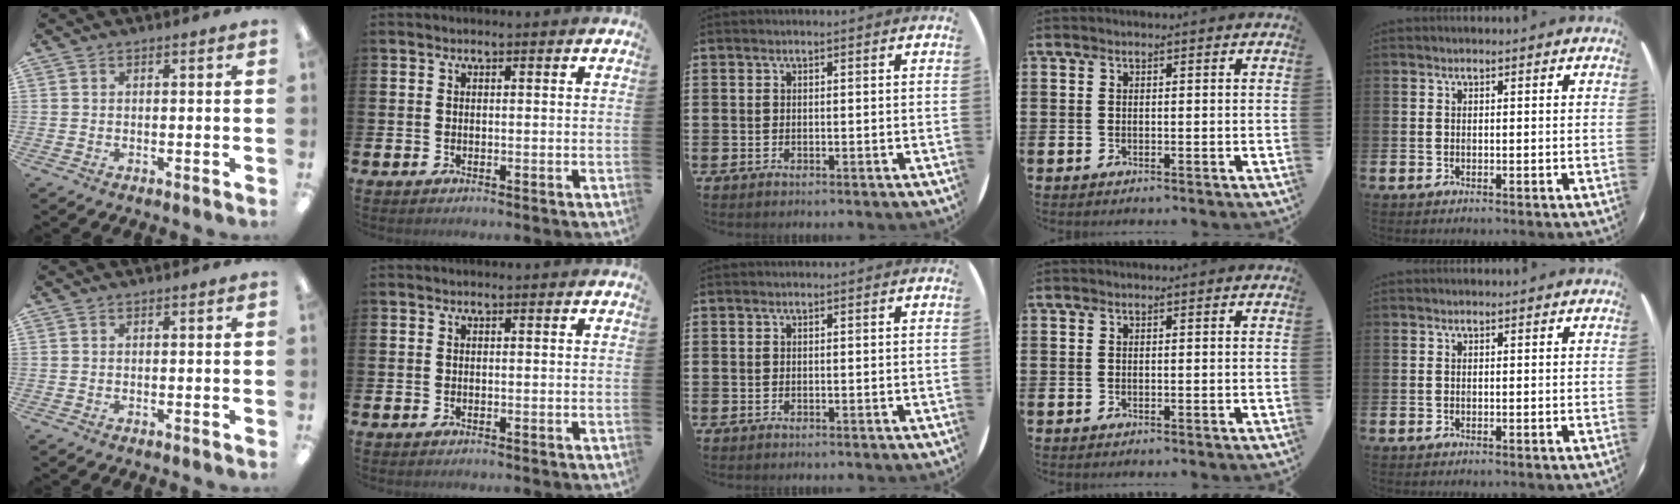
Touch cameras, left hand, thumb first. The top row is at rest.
{}